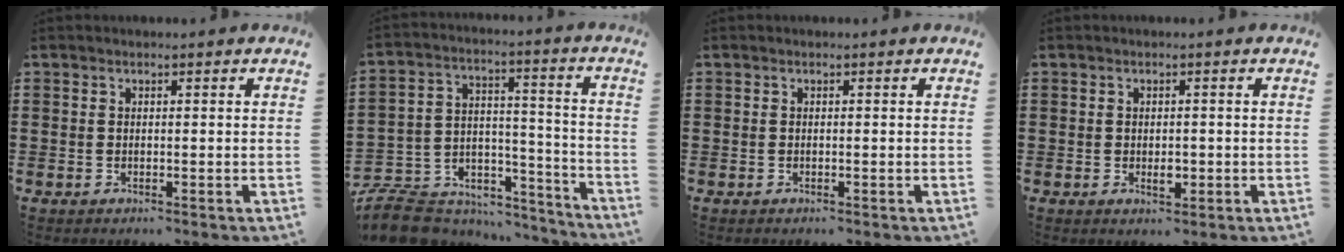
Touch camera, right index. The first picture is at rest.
{"total": 8.5, "force": [-7.4, 3.5, 2.0], "torque": [-0.050, 0.009, -0.145]}
{"total": 0.0}
{"total": 2.1, "force": [-0.4, 1.0, 1.8], "torque": [-0.034, 0.002, -0.007]}